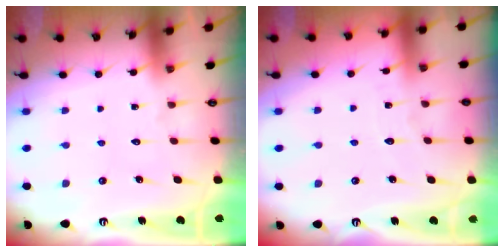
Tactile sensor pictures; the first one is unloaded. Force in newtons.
{"total": 2.7, "press": 2.7, "slide": 0.2}